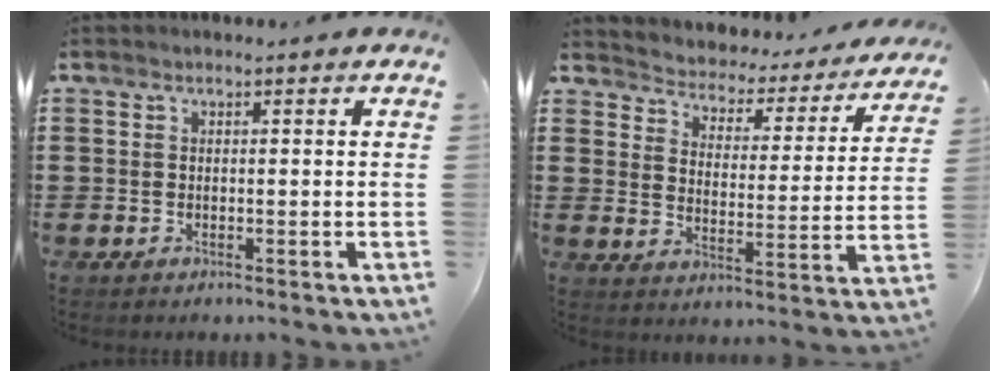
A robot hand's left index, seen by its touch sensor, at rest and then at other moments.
{"total": 2.5, "force": [2.4, 0.6, -0.2], "torque": [-0.018, -0.030, 0.030]}